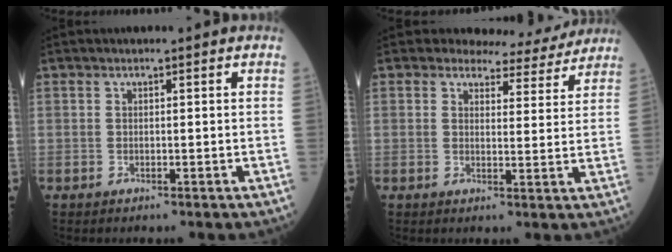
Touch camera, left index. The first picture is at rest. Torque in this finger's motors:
{"motor_torque": [0.70, -0.36, 0.03, -0.04]}